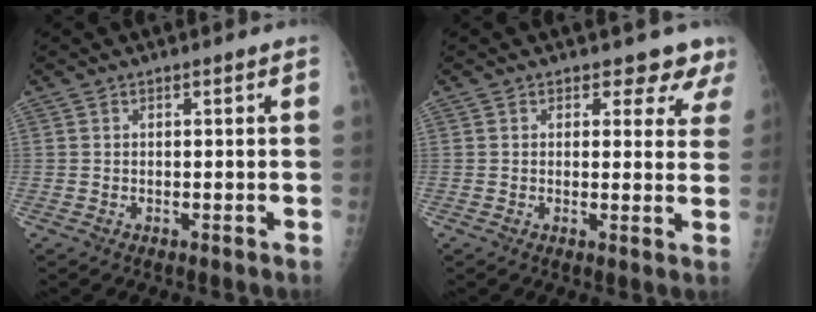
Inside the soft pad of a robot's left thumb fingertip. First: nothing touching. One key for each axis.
{"total": 5.3, "fx": 4.4, "fy": 2.8, "fz": 0.9, "tx": 0.028, "ty": -0.022, "tz": 0.030}